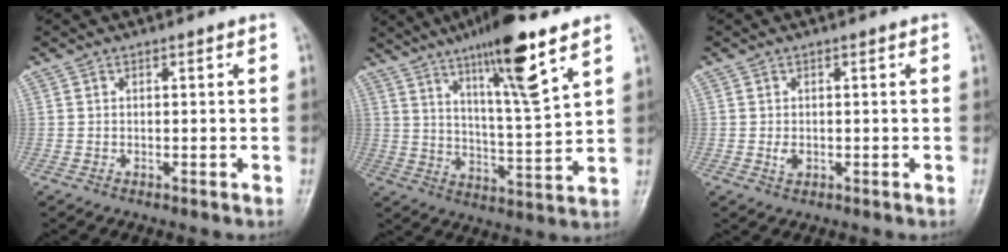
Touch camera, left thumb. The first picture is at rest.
{"total": 15.2, "force": [9.2, 1.9, 11.9], "torque": [-0.196, -0.051, 0.158]}
{"total": 1.5, "force": [-0.2, 1.1, 1.0], "torque": [-0.018, -0.002, -0.002]}